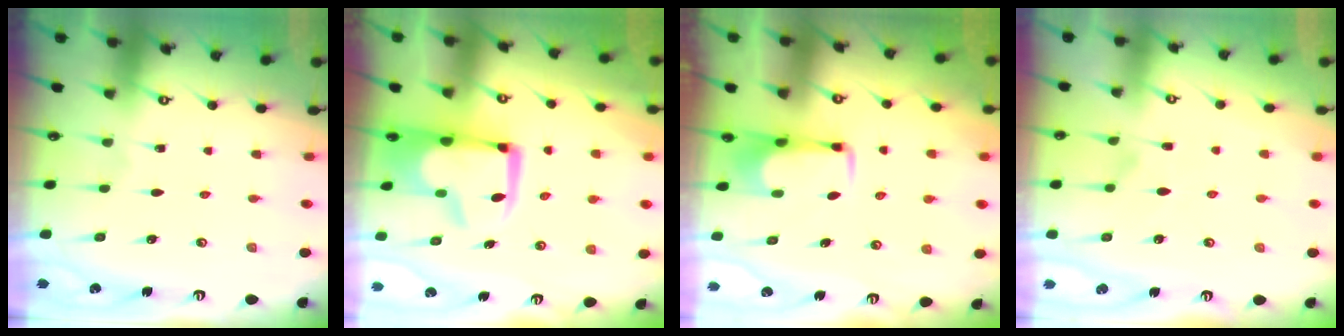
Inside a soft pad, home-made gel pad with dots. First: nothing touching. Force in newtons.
{"total": 10.9, "press": 10.8, "slide": 1.5}
{"total": 1.7, "press": 1.6, "slide": 0.5}
{"total": 4.3, "press": 4.1, "slide": 1.3}